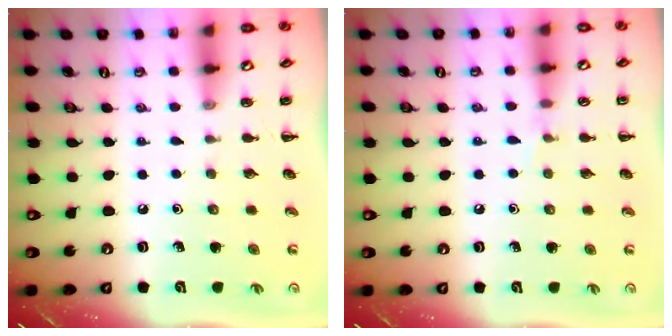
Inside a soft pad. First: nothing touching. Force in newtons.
{"total": 4.4, "press": 4.2, "slide": 1.3}